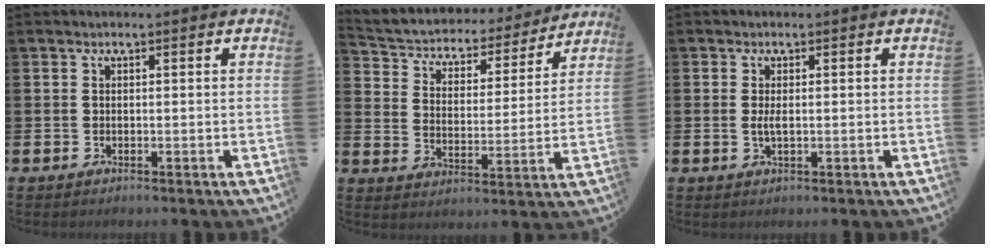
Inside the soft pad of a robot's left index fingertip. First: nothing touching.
{"total": 4.5, "force": [4.0, 2.0, 0.7], "torque": [-0.046, -0.037, 0.060]}
{"total": 1.4, "force": [-0.1, 0.4, 1.4], "torque": [-0.024, 0.001, -0.003]}